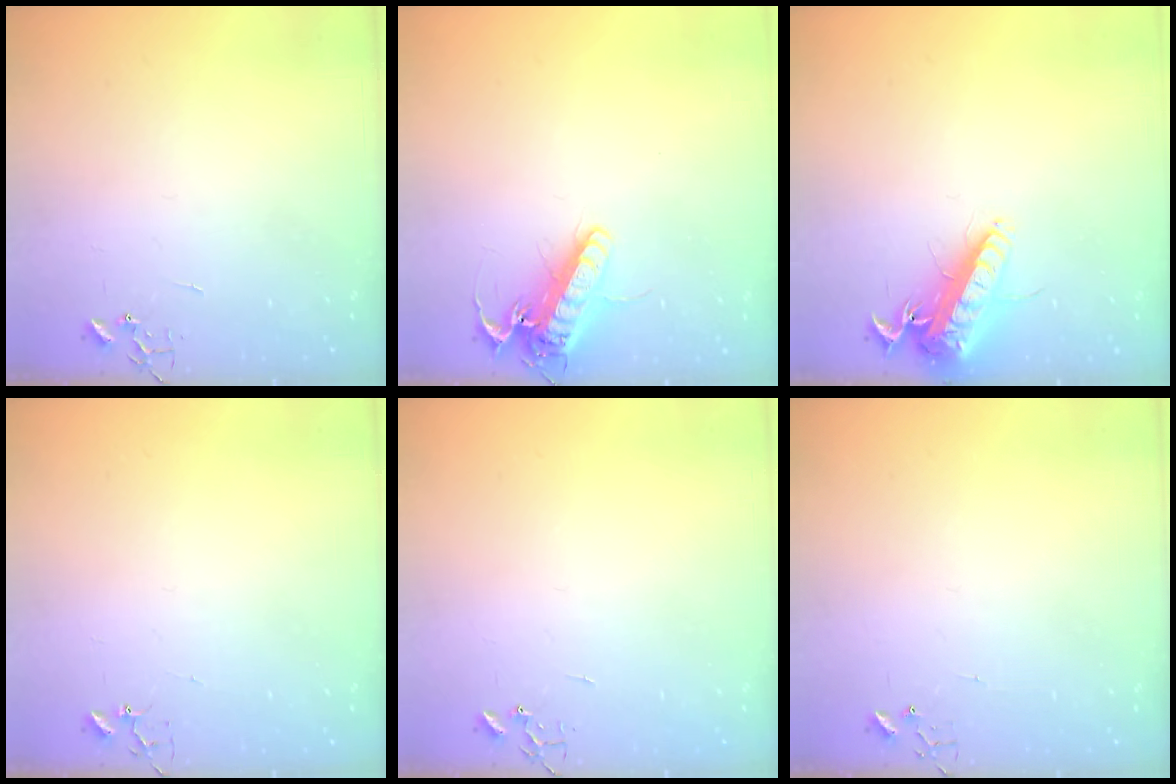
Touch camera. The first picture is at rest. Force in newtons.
{"total": 15.7, "press": 15.5, "slide": 2.4}
{"total": 15.8, "press": 15.5, "slide": 3.1}
{"total": 3.2, "press": 3.2, "slide": 0.3}
{"total": 0.0}
{"total": 3.6, "press": 3.6, "slide": 0.4}